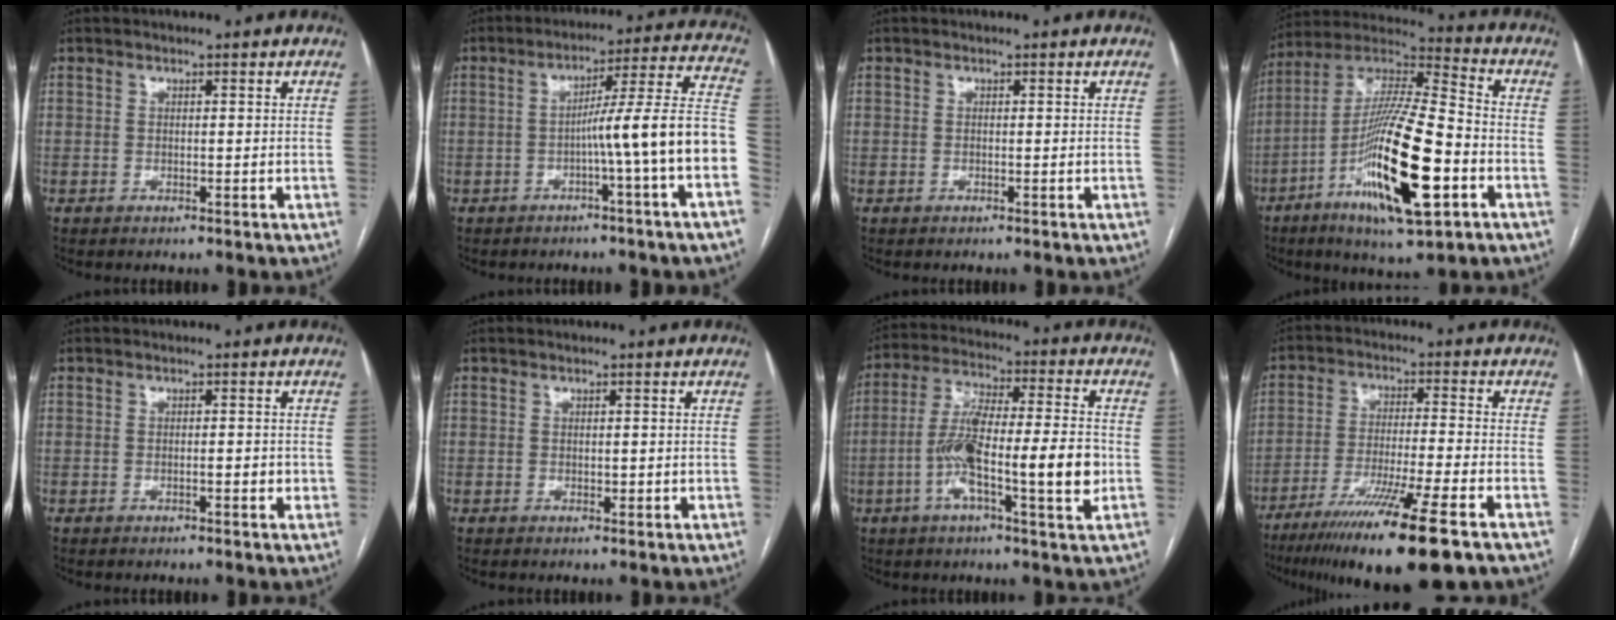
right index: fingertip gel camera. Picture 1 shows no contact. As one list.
[{"total": 13.1, "force": [-3.7, -1.7, 12.5], "torque": [-0.169, 0.029, -0.057]}, {"total": 0.0}, {"total": 20.9, "force": [-7.2, 3.1, 19.4], "torque": [-0.379, -0.018, -0.124]}, {"total": 1.6, "force": [-0.4, 0.5, 1.5], "torque": [-0.024, 0.001, -0.005]}, {"total": 1.0, "force": [0.0, 0.6, 0.8], "torque": [-0.011, -0.001, 0.003]}, {"total": 15.3, "force": [-3.3, 2.1, 14.8], "torque": [-0.263, 0.009, -0.059]}, {"total": 16.6, "force": [-10.9, -0.3, 12.5], "torque": [-0.203, -0.047, -0.182]}]